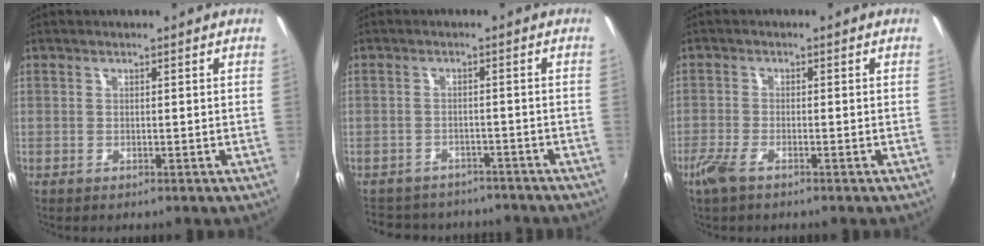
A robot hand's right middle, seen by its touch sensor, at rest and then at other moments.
{"total": 11.4, "force": [-9.8, 4.8, 3.3], "torque": [-0.078, 0.006, -0.131]}
{"total": 3.8, "force": [-2.6, 1.0, 2.6], "torque": [-0.067, -0.010, -0.053]}